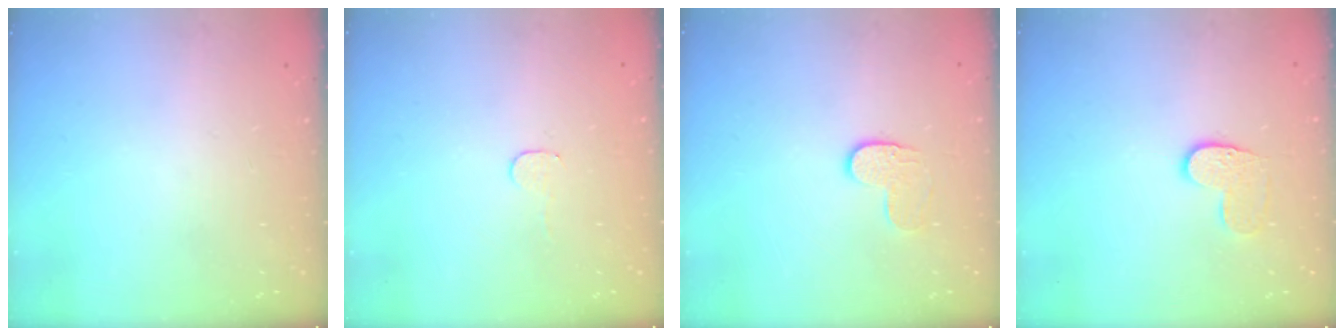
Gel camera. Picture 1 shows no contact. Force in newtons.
{"total": 2.8, "press": 2.8, "slide": 0.2}
{"total": 6.3, "press": 6.3, "slide": 0.4}
{"total": 6.4, "press": 6.4, "slide": 0.4}